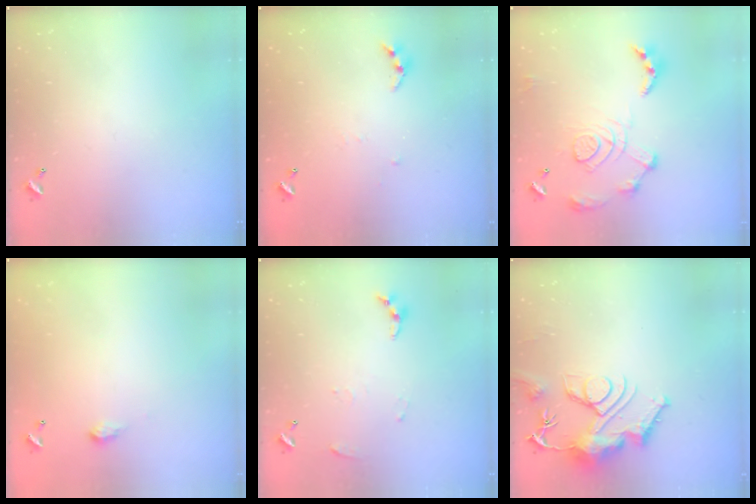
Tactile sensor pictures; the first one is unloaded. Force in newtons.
{"total": 4.7, "press": 4.7, "slide": 0.4}
{"total": 13.9, "press": 13.8, "slide": 1.5}
{"total": 2.0, "press": 2.0, "slide": 0.3}
{"total": 4.3, "press": 4.3, "slide": 0.5}
{"total": 11.9, "press": 11.8, "slide": 1.6}